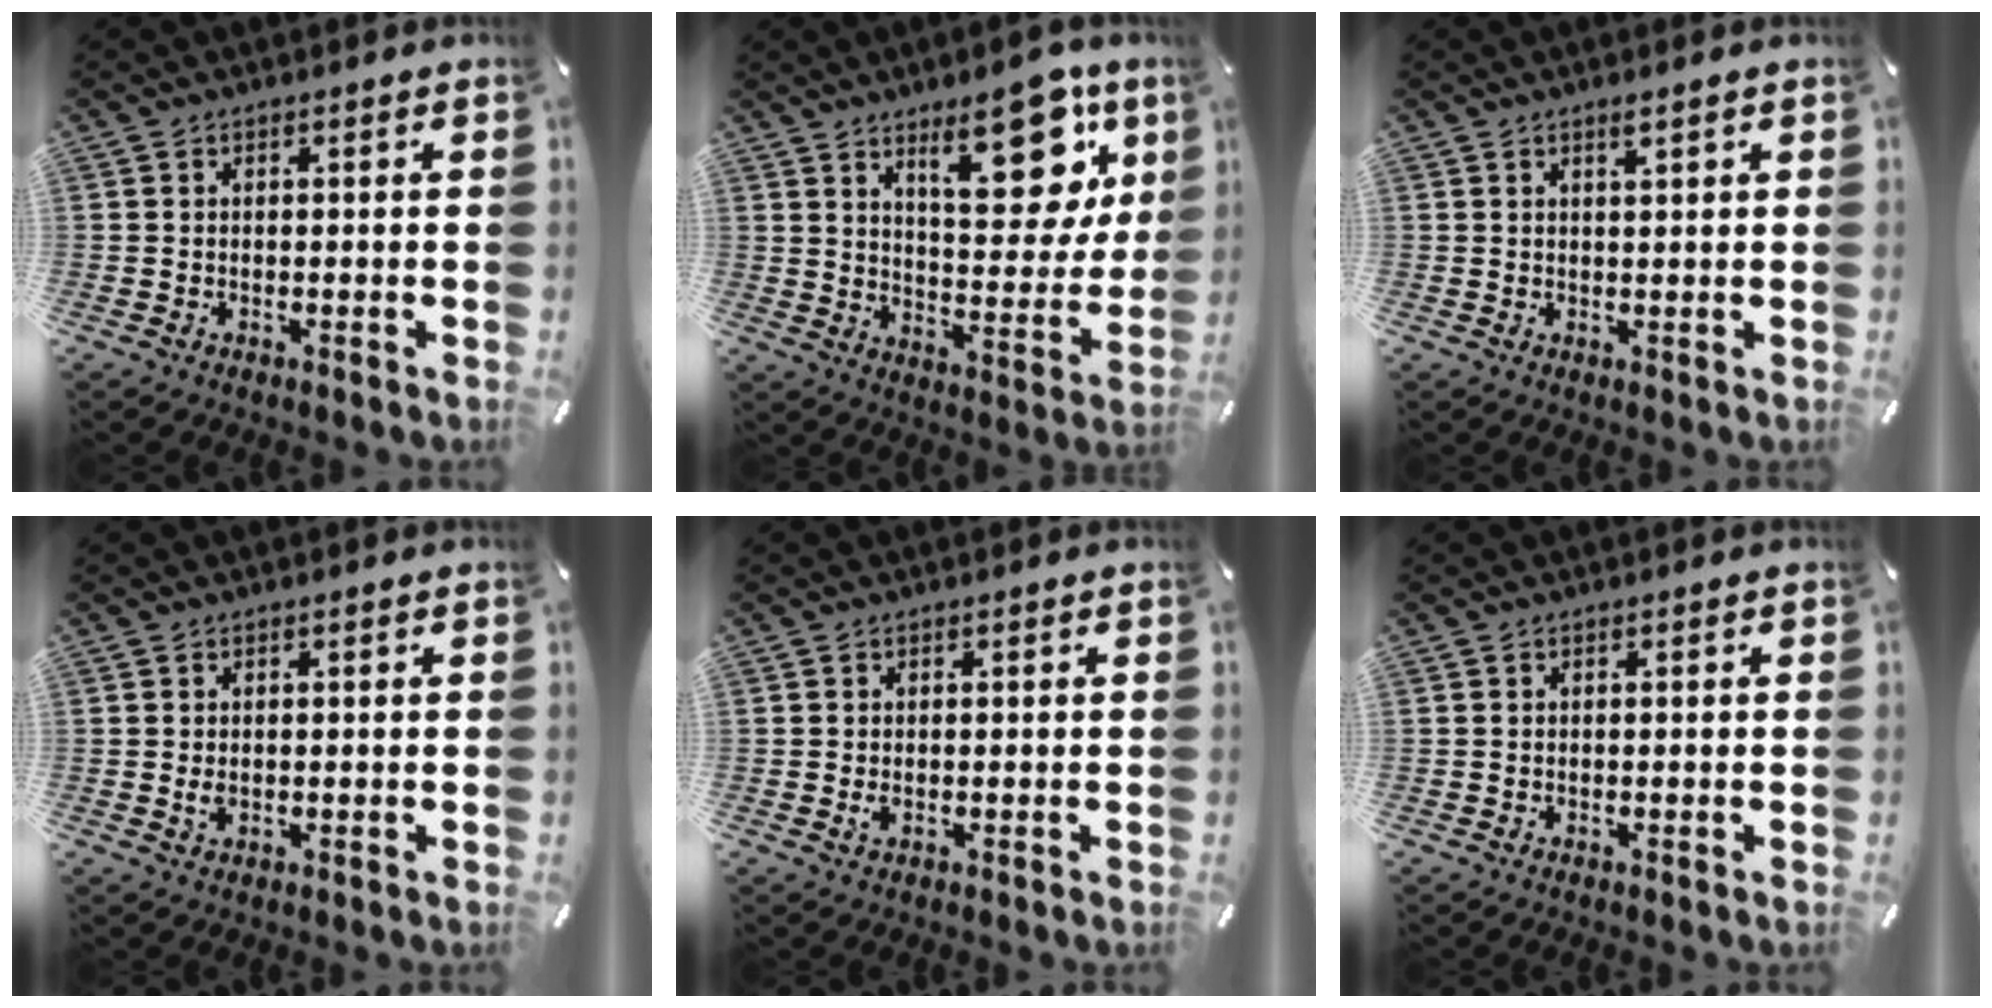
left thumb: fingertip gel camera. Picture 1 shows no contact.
{"total": 19.5, "force": [11.2, 8.6, 13.4], "torque": [-0.161, -0.070, 0.175]}
{"total": 1.7, "force": [1.2, 0.1, 1.2], "torque": [-0.025, -0.002, 0.022]}
{"total": 1.5, "force": [0.1, 0.9, 1.2], "torque": [-0.032, 0.000, -0.002]}
{"total": 1.4, "force": [0.0, 0.6, 1.3], "torque": [-0.032, -0.003, -0.003]}
{"total": 0.0}